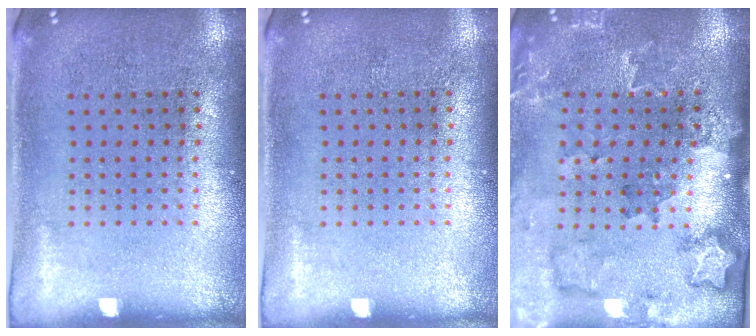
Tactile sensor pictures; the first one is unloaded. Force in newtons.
{"total": 0.0}
{"total": 1.9, "press": 1.8, "slide": 0.4}